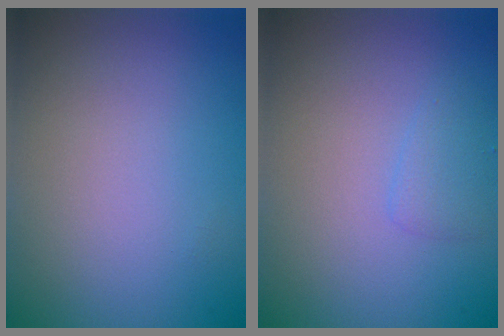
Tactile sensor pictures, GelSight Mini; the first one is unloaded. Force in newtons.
{"total": 1.2, "press": 1.2, "slide": 0.1}